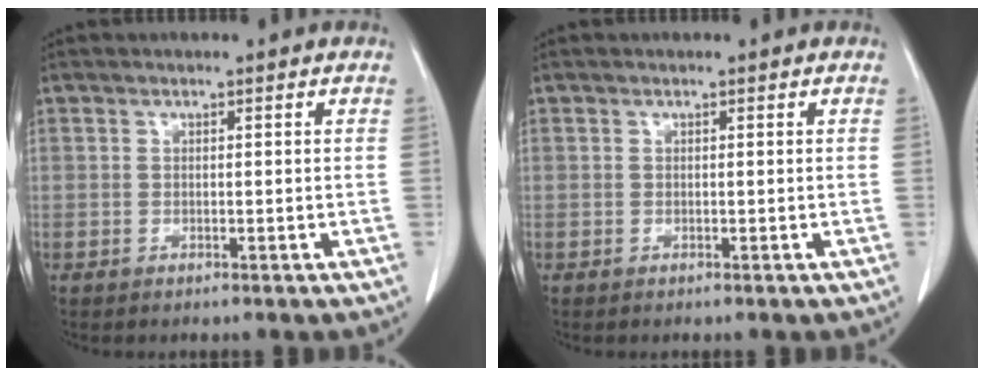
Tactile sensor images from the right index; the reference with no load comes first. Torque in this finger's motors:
{"motor_torque": [0.00, 0.00, 0.00, 0.00]}